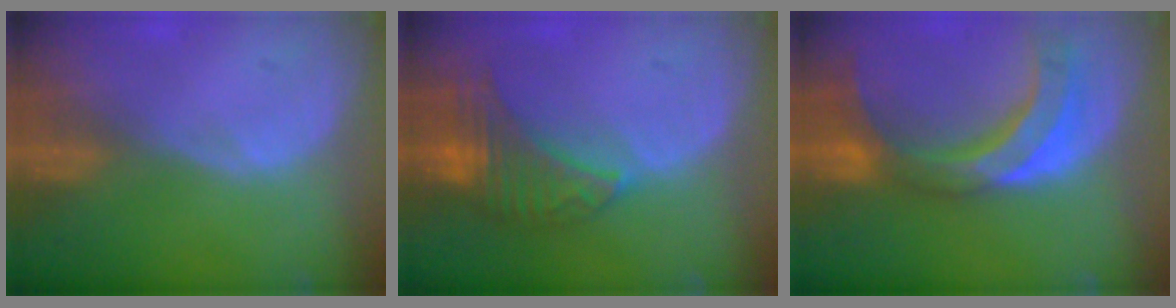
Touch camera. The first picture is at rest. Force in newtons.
{"total": 8.0, "press": 7.4, "slide": 3.0}
{"total": 10.8, "press": 9.4, "slide": 5.3}